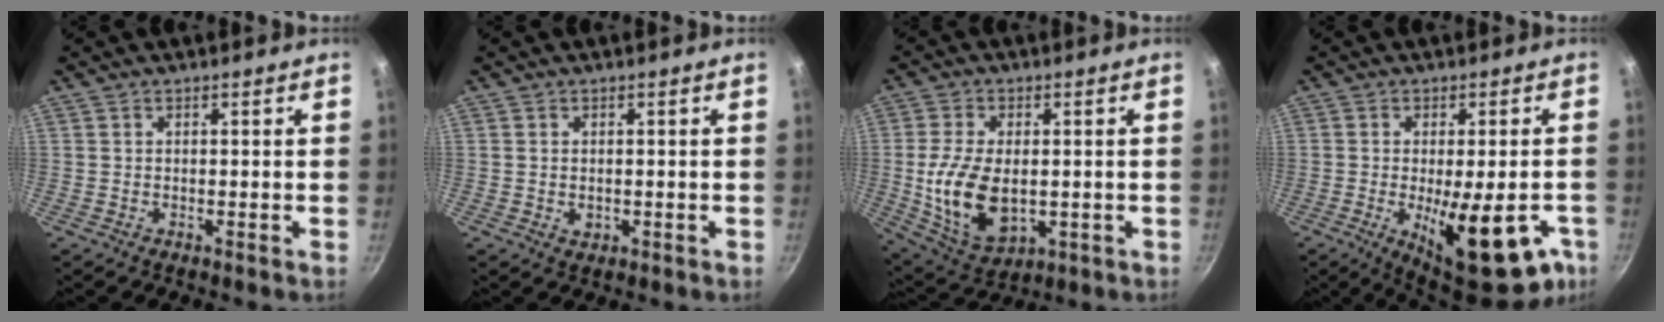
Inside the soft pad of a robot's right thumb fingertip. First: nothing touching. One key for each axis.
{"total": 1.7, "fx": -0.2, "fy": 1.3, "fz": 1.0, "tx": -0.015, "ty": -0.002, "tz": -0.002}
{"total": 13.9, "fx": -0.9, "fy": 8.2, "fz": 11.1, "tx": -0.204, "ty": -0.010, "tz": -0.001}
{"total": 18.5, "fx": -6.4, "fy": 6.7, "fz": 16.0, "tx": -0.186, "ty": -0.006, "tz": -0.074}